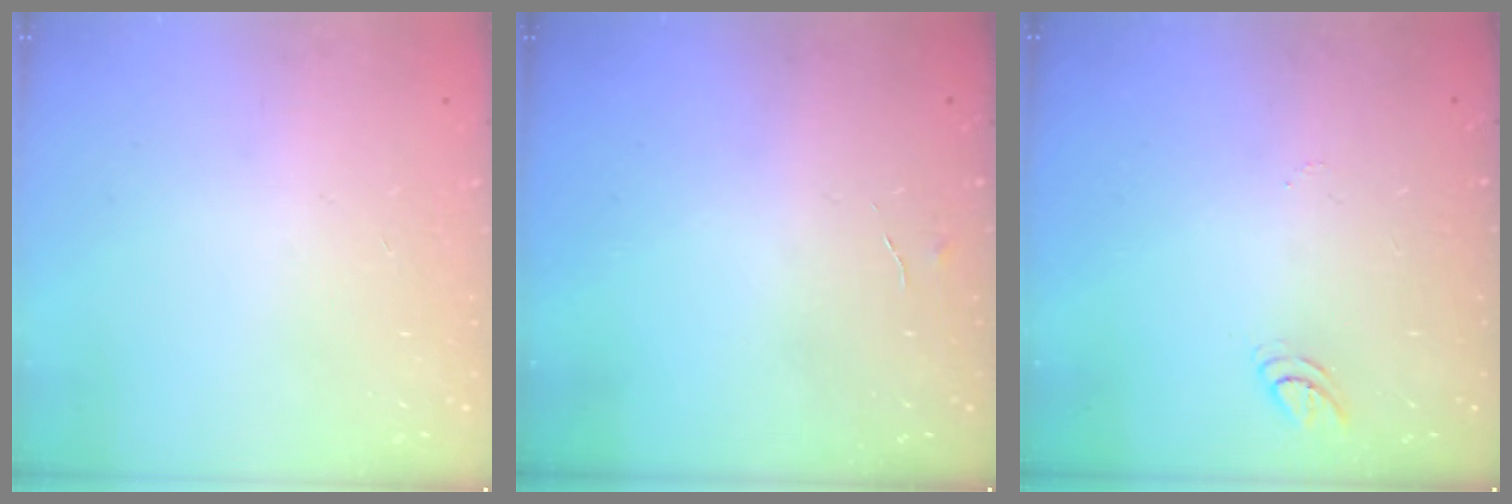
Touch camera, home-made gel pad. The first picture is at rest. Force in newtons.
{"total": 3.5, "press": 3.5, "slide": 0.4}
{"total": 3.3, "press": 3.3, "slide": 0.3}